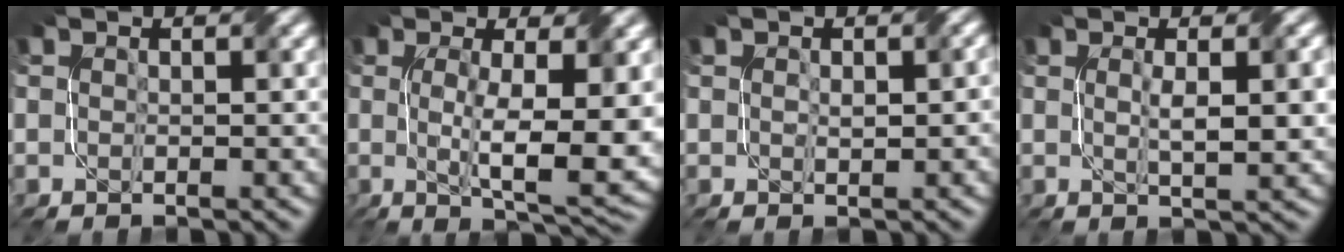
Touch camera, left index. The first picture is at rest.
{"total": 7.8, "force": [-0.1, 1.8, 7.6], "torque": [-0.124, -0.011, 0.004]}
{"total": 1.4, "force": [0.0, 0.8, 1.2], "torque": [-0.020, 0.000, 0.006]}
{"total": 3.5, "force": [0.3, 0.6, 3.4], "torque": [-0.057, 0.001, 0.009]}